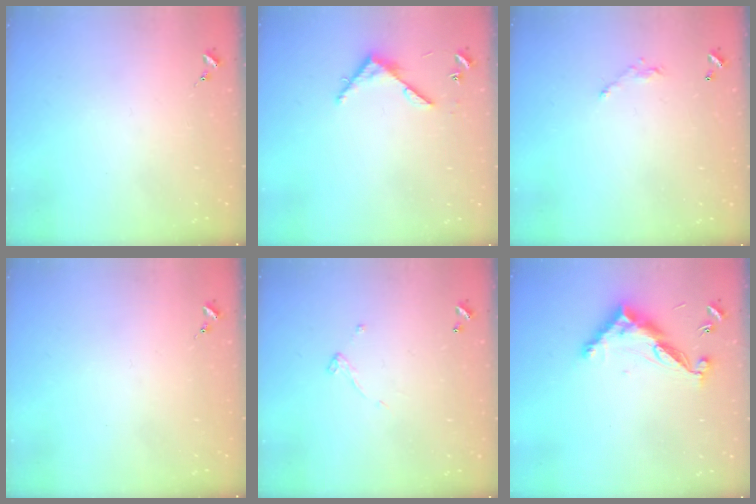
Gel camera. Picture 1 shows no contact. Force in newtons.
{"total": 5.0, "press": 5.0, "slide": 0.4}
{"total": 6.0, "press": 6.0, "slide": 0.4}
{"total": 0.0}
{"total": 4.9, "press": 4.9, "slide": 0.1}
{"total": 12.4, "press": 12.4, "slide": 0.2}